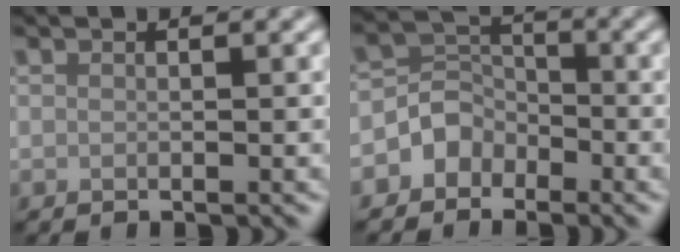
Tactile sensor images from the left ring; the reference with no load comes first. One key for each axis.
{"total": 2.8, "fx": -1.6, "fy": 2.3, "fz": 0.5, "tx": 0.002, "ty": 0.010, "tz": -0.035}